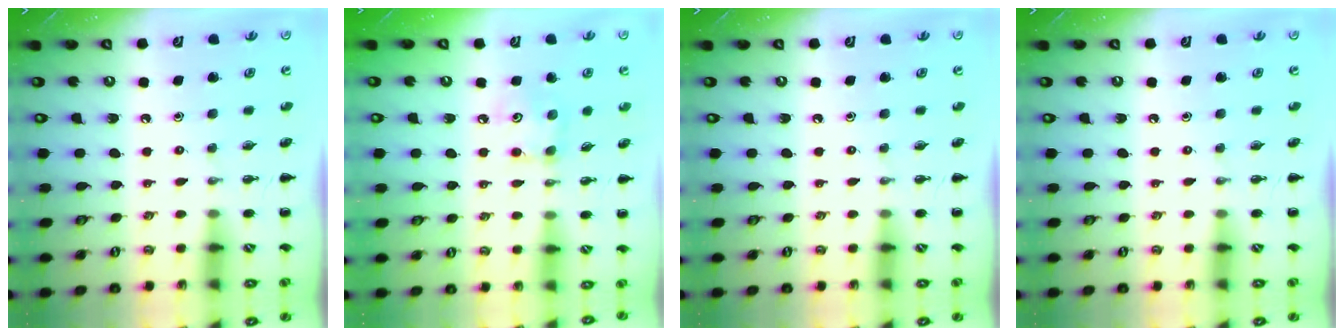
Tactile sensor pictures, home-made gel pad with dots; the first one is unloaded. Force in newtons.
{"total": 5.2, "press": 5.2, "slide": 0.5}
{"total": 0.0}
{"total": 0.0}